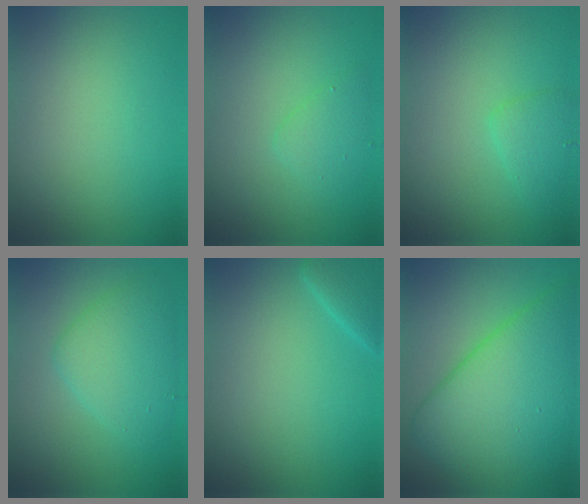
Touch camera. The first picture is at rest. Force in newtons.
{"total": 1.7, "press": 1.6, "slide": 0.1}
{"total": 1.9, "press": 1.9, "slide": 0.1}
{"total": 4.1, "press": 4.1, "slide": 0.2}
{"total": 2.3, "press": 2.3, "slide": 0.2}
{"total": 9.9, "press": 9.9, "slide": 0.5}